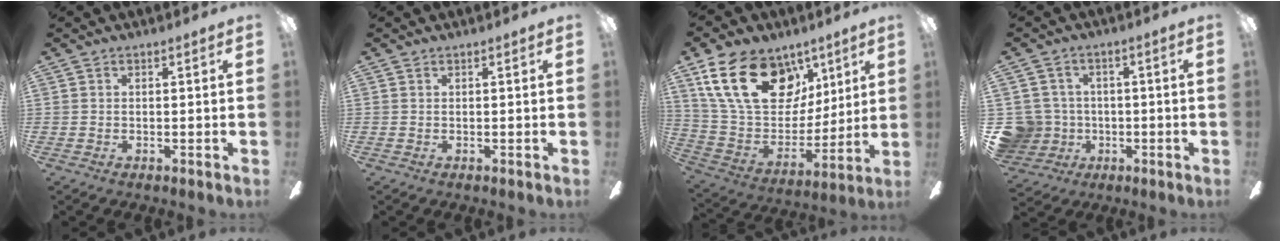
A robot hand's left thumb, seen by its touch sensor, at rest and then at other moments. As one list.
[{"total": 0.0}, {"total": 24.8, "force": [11.9, 16.0, 14.7], "torque": [-0.271, -0.045, 0.214]}, {"total": 8.8, "force": [-1.0, 8.5, 1.9], "torque": [-0.076, 0.013, -0.011]}]